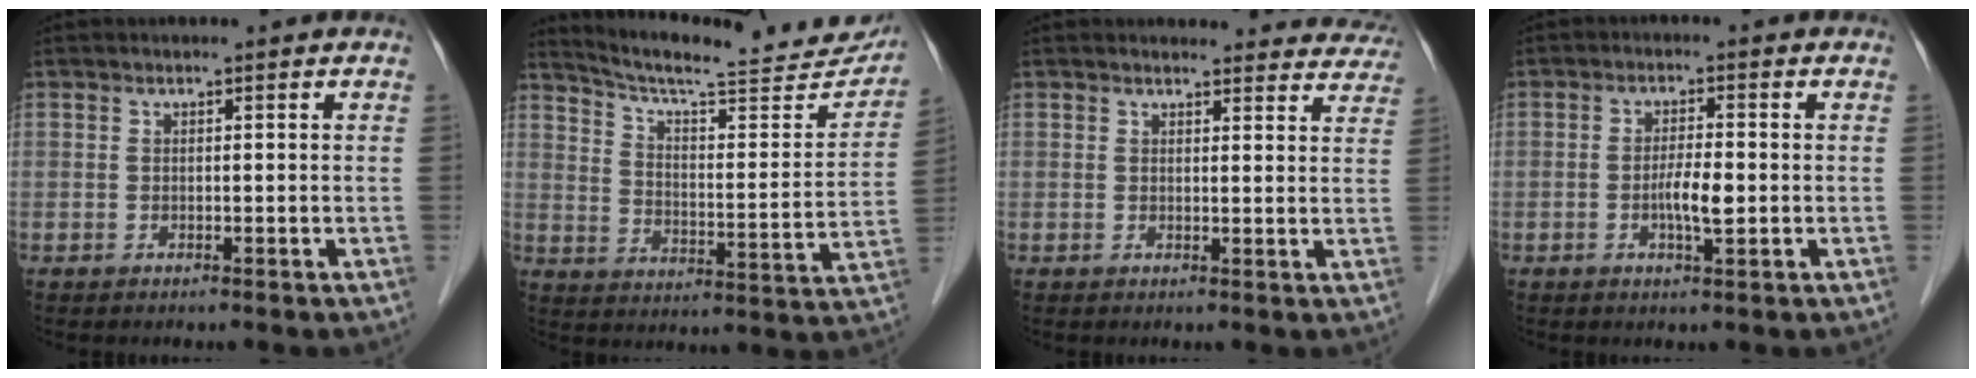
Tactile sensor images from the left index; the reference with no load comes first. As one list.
[{"total": 23.9, "force": [22.0, 3.1, 8.8], "torque": [-0.131, -0.049, 0.290]}, {"total": 14.3, "force": [13.7, 3.8, 1.8], "torque": [0.020, -0.020, 0.126]}, {"total": 3.7, "force": [-0.7, 0.6, 3.6], "torque": [-0.068, -0.002, -0.012]}]